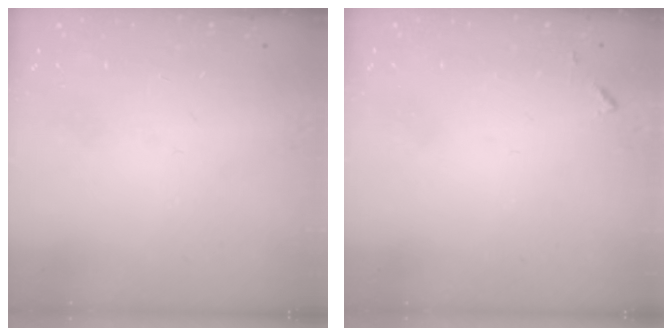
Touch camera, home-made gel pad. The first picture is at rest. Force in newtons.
{"total": 4.5, "press": 4.4, "slide": 0.4}